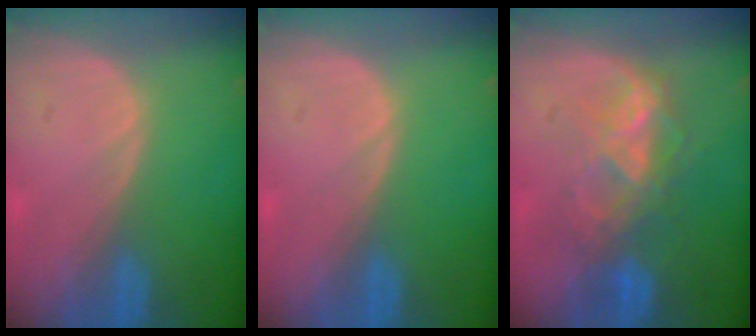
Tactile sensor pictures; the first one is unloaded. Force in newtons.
{"total": 0.0}
{"total": 6.9, "press": 6.6, "slide": 1.9}